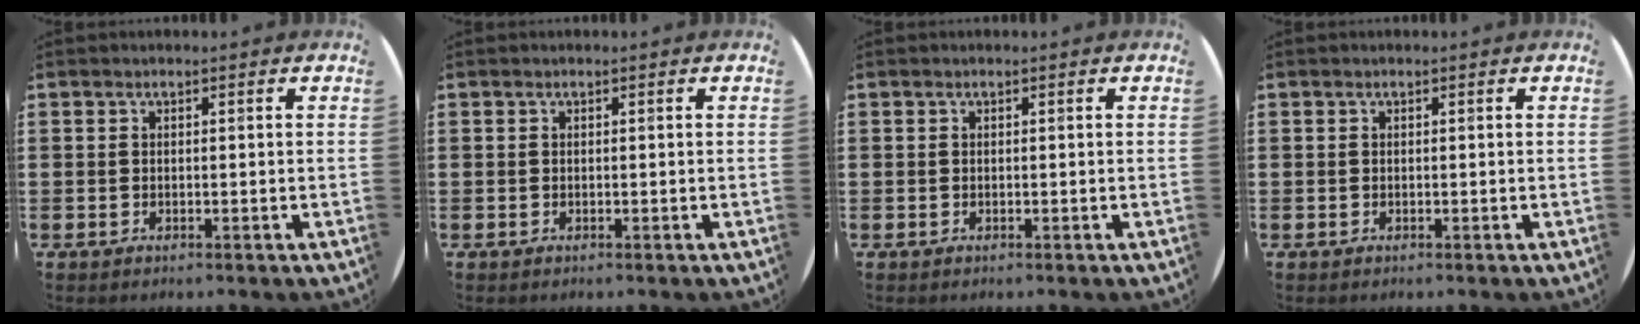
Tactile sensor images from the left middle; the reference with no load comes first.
{"total": 0.0}
{"total": 0.0}
{"total": 0.0}